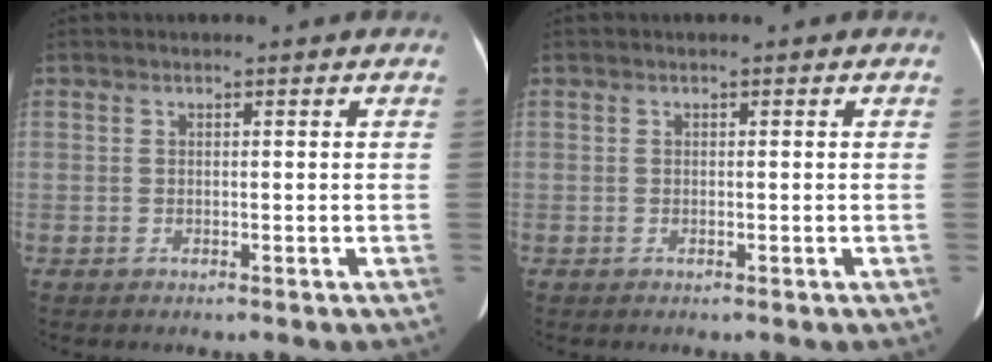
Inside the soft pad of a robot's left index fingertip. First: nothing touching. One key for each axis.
{"total": 0.0}